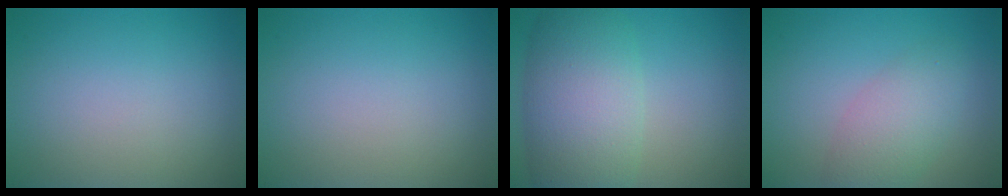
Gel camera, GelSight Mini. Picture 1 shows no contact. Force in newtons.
{"total": 0.0}
{"total": 8.2, "press": 8.2, "slide": 0.3}
{"total": 3.7, "press": 3.7, "slide": 0.0}